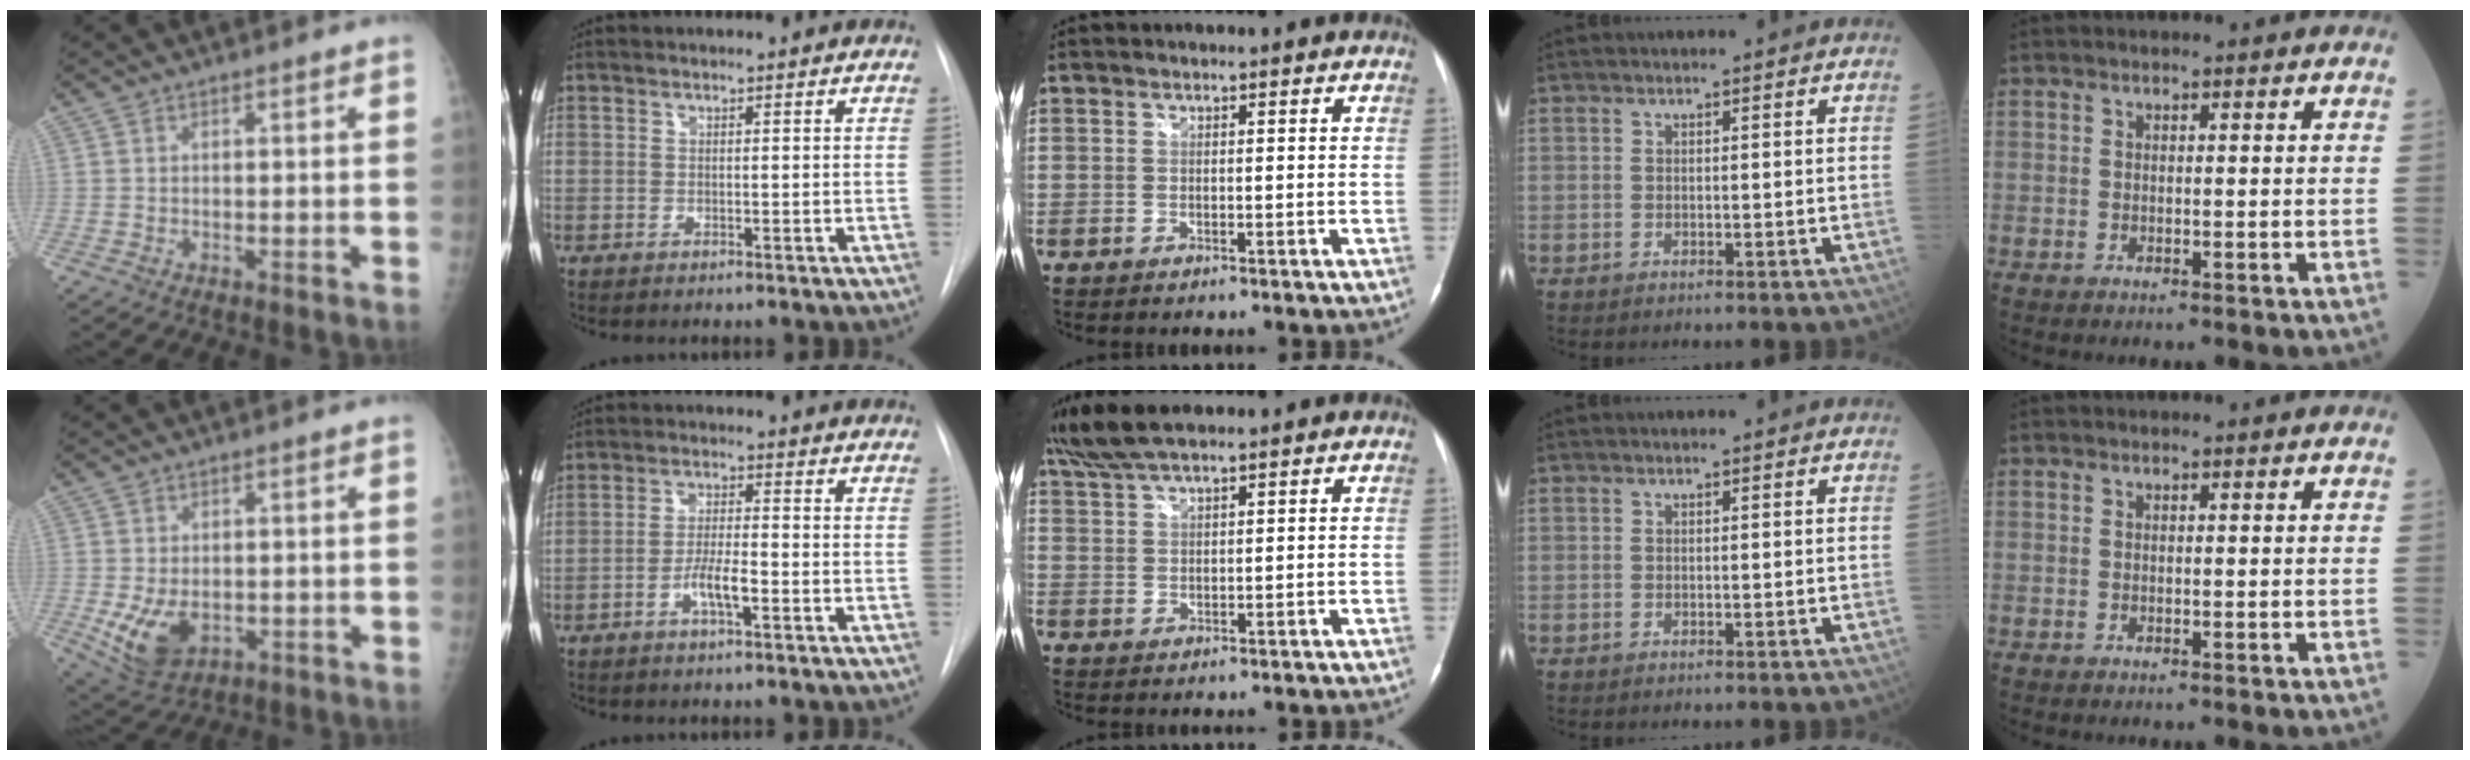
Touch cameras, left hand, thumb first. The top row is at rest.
{"thumb": {"total": 8.1, "force": [-1.6, 5.4, 5.9], "torque": [-0.100, -0.008, -0.012]}, "index": {"total": 4.3, "force": [-2.2, 0.7, 3.7], "torque": [-0.070, -0.001, -0.042]}, "middle": {"total": 6.8, "force": [5.7, 0.9, 3.7], "torque": [-0.082, 0.029, 0.111]}}